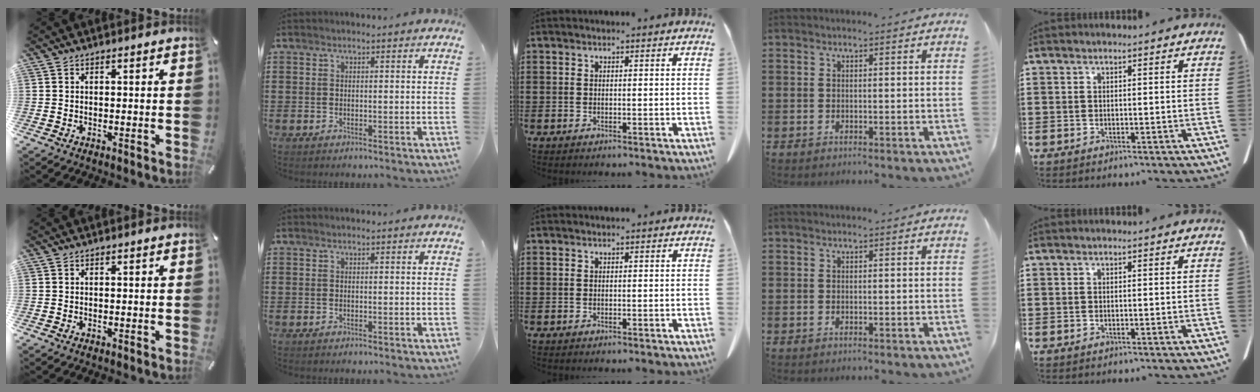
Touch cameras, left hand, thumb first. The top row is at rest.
{}